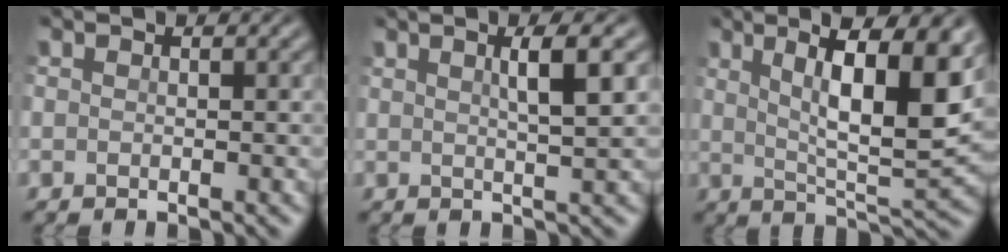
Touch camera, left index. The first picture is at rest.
{"total": 3.6, "force": [1.2, 0.8, 3.3], "torque": [-0.043, 0.003, 0.017]}
{"total": 10.6, "force": [3.5, 2.9, 9.6], "torque": [-0.152, -0.001, 0.058]}